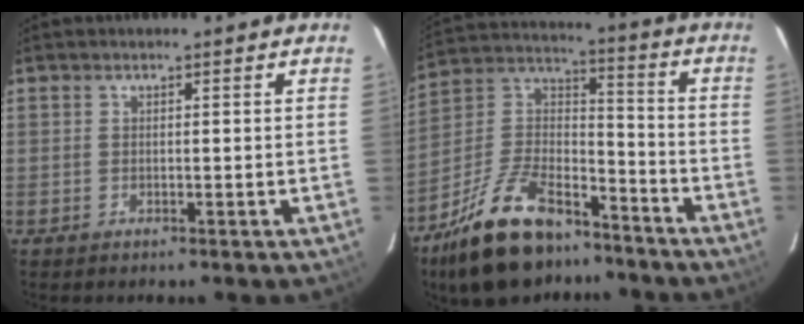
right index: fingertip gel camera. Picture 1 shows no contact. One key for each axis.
{"total": 21.1, "fx": -14.6, "fy": 9.7, "fz": 11.8, "tx": -0.242, "ty": 0.020, "tz": -0.245}